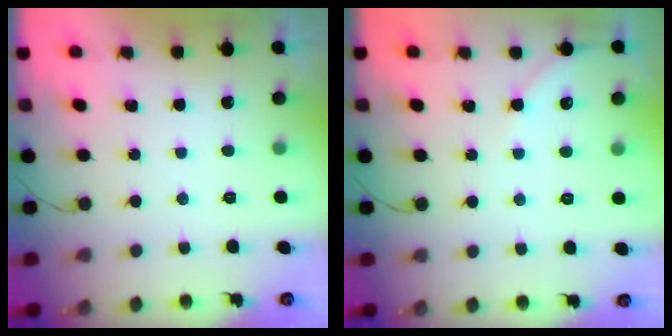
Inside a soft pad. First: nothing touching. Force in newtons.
{"total": 2.9, "press": 2.9, "slide": 0.4}